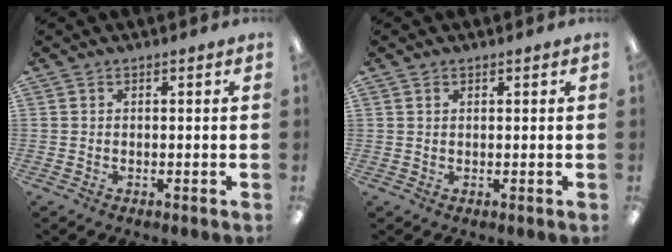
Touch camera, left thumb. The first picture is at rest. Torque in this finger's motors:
{"motor_torque": [-0.25, -0.11, 0.00, 0.09, -0.06]}